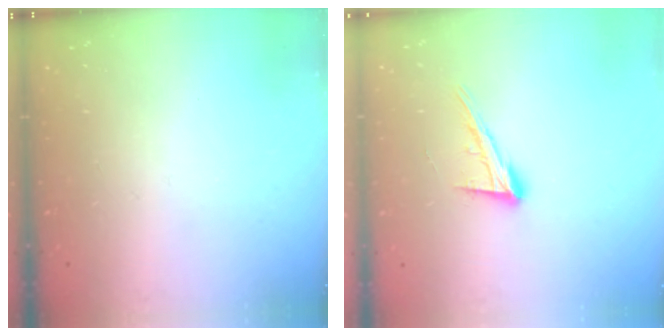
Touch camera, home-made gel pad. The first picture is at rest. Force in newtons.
{"total": 12.3, "press": 12.0, "slide": 2.5}